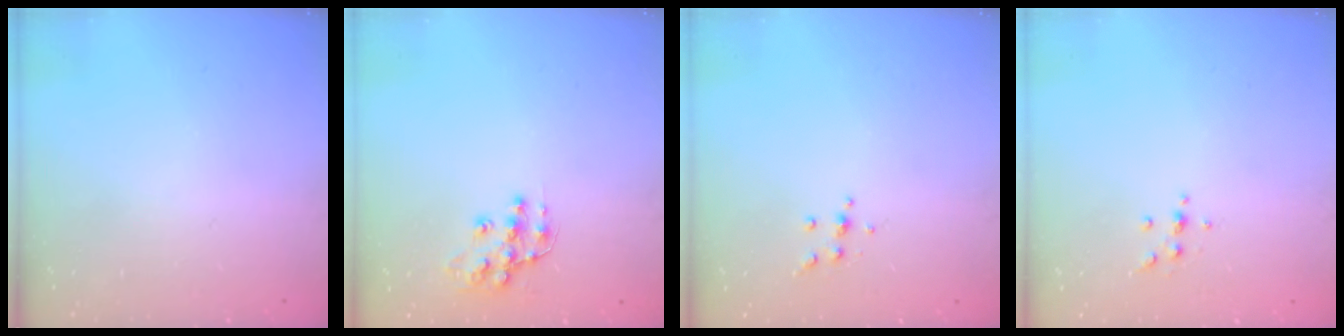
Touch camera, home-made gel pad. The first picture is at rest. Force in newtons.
{"total": 10.7, "press": 10.7, "slide": 0.6}
{"total": 4.0, "press": 3.8, "slide": 1.0}
{"total": 3.8, "press": 3.6, "slide": 1.2}